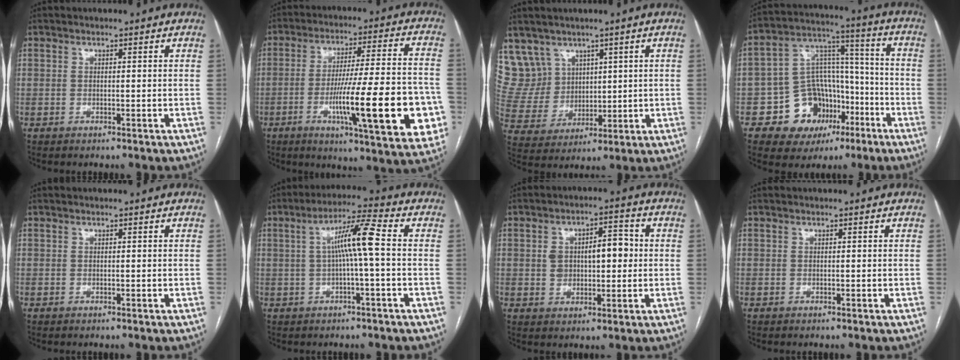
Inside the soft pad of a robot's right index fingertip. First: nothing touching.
{"total": 22.4, "force": [-6.7, 2.7, 21.2], "torque": [-0.262, -0.003, -0.089]}
{"total": 9.3, "force": [6.2, 7.0, 0.5], "torque": [-0.024, 0.033, 0.143]}
{"total": 13.7, "force": [-6.0, 10.5, 6.3], "torque": [-0.091, 0.050, -0.085]}
{"total": 0.0}
{"total": 7.6, "force": [0.3, -0.2, 7.6], "torque": [-0.134, 0.019, 0.002]}
{"total": 7.8, "force": [0.7, 4.1, 6.6], "torque": [-0.104, 0.023, 0.019]}
{"total": 0.0}